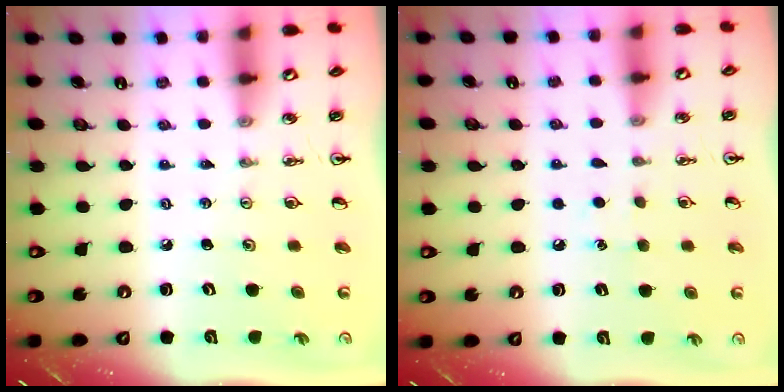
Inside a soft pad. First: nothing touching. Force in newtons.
{"total": 4.3, "press": 4.2, "slide": 0.6}